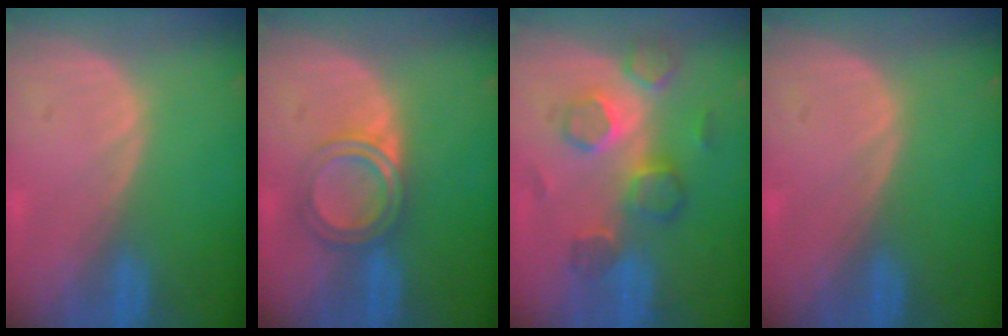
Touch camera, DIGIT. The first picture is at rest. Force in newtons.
{"total": 4.6, "press": 4.6, "slide": 0.7}
{"total": 7.8, "press": 7.4, "slide": 2.4}
{"total": 0.0}